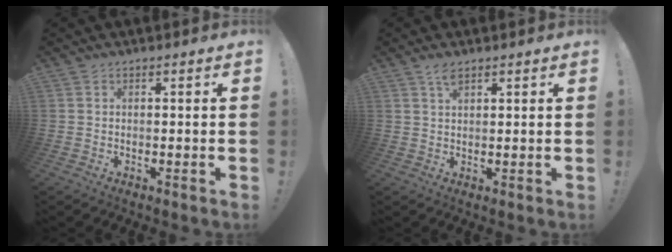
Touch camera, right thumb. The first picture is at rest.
{"total": 3.0, "force": [2.0, 1.0, 1.9], "torque": [-0.029, -0.008, 0.034]}